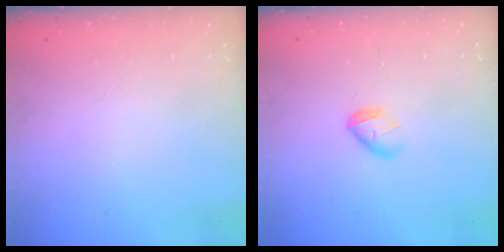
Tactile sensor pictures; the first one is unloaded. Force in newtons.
{"total": 5.5, "press": 5.5, "slide": 0.8}